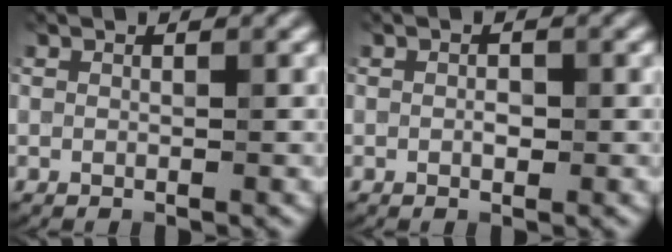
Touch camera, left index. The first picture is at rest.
{"total": 0.9, "force": [-0.1, 0.5, 0.7], "torque": [-0.012, -0.002, -0.001]}